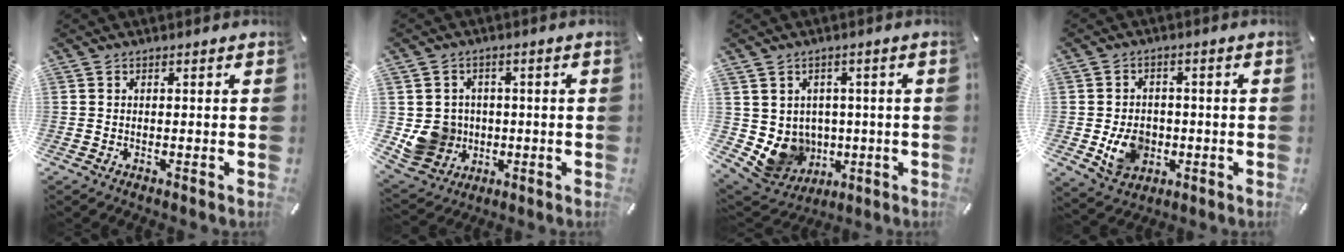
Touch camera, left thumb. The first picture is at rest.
{"total": 9.5, "force": [-0.5, 9.2, 2.1], "torque": [-0.063, -0.004, -0.001]}
{"total": 8.5, "force": [-0.5, 8.4, 1.6], "torque": [-0.050, -0.020, -0.001]}
{"total": 8.7, "force": [-1.7, 7.3, 4.4], "torque": [-0.080, 0.008, -0.029]}